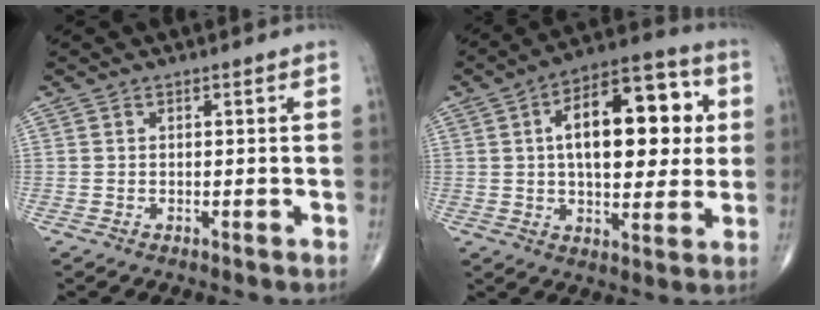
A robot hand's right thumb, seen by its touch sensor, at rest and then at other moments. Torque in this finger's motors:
{"motor_torque": [0.88, 3.96, 1.87, 0.40, 0.17]}